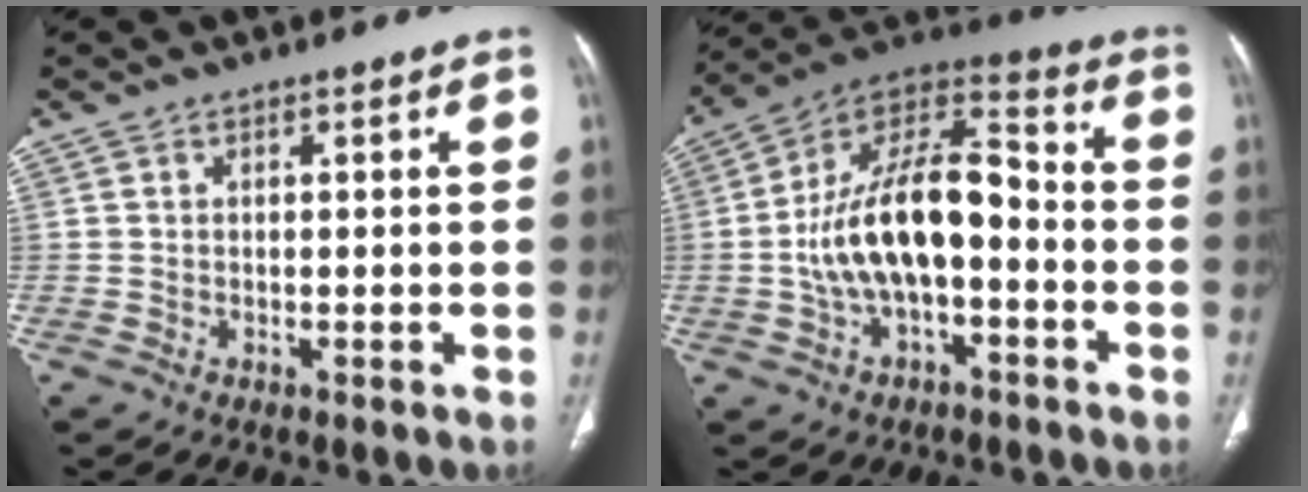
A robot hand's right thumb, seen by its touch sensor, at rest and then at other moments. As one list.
[{"total": 18.1, "force": [-2.8, 8.9, 15.5], "torque": [-0.274, 0.052, -0.053]}]